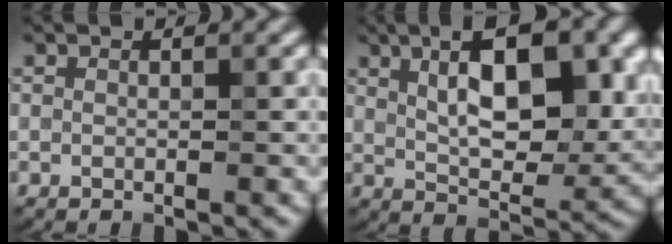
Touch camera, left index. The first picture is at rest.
{"total": 9.6, "force": [2.9, 4.0, 8.2], "torque": [-0.116, 0.001, 0.045]}